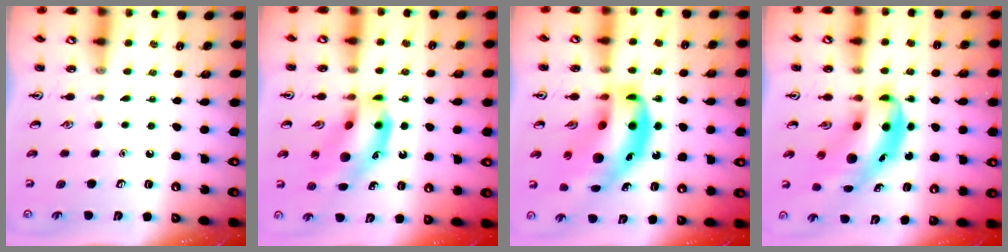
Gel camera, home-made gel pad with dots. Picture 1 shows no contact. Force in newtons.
{"total": 14.9, "press": 14.5, "slide": 3.2}
{"total": 18.9, "press": 18.2, "slide": 5.2}
{"total": 9.0, "press": 8.7, "slide": 2.4}